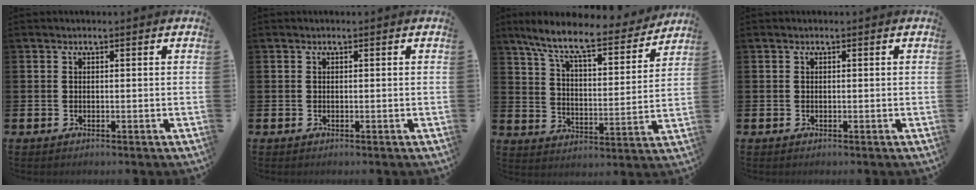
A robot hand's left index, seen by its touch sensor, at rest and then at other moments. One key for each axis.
{"total": 0.0}
{"total": 9.5, "fx": 8.2, "fy": 1.9, "fz": 4.5, "tx": -0.115, "ty": -0.051, "tz": 0.135}
{"total": 0.0}